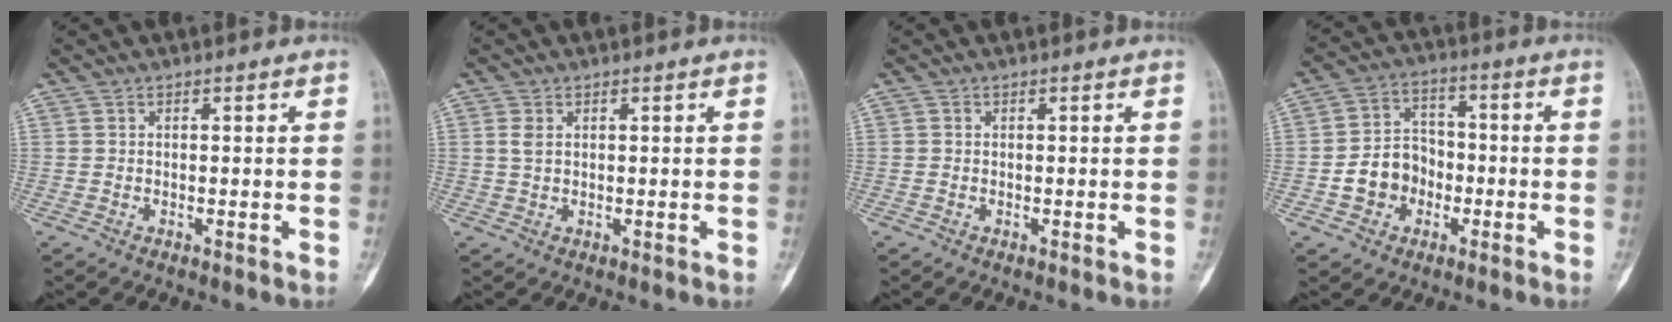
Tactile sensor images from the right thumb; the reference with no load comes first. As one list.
[{"total": 2.2, "force": [0.7, 1.4, 1.5], "torque": [-0.033, 0.002, 0.017]}, {"total": 0.0}, {"total": 8.7, "force": [-2.5, 7.3, 4.0], "torque": [-0.038, 0.035, -0.047]}]